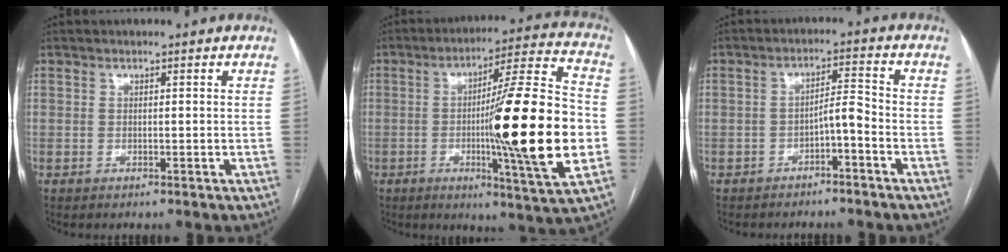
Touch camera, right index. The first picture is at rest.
{"total": 22.0, "force": [-3.2, -0.1, 21.8], "torque": [-0.312, -0.008, -0.052]}
{"total": 3.9, "force": [-2.3, 0.7, 3.1], "torque": [-0.053, 0.012, -0.035]}